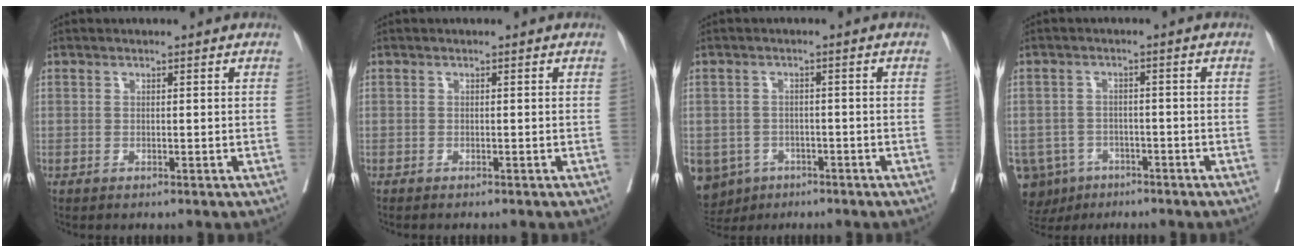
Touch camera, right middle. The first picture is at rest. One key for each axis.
{"total": 1.4, "fx": -1.3, "fy": 0.2, "fz": 0.6, "tx": -0.008, "ty": -0.003, "tz": -0.016}
{"total": 9.3, "fx": -5.4, "fy": 7.2, "fz": 2.3, "tx": -0.064, "ty": -0.006, "tz": -0.075}
{"total": 8.3, "fx": -4.9, "fy": 6.4, "fz": 1.7, "tx": -0.041, "ty": 0.001, "tz": -0.072}